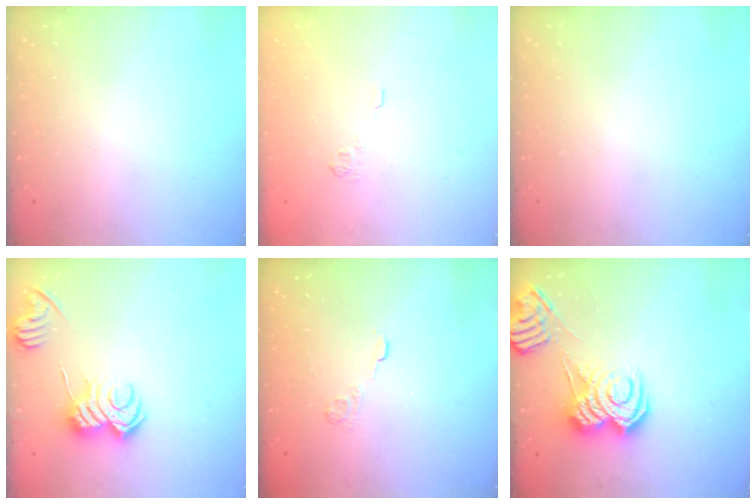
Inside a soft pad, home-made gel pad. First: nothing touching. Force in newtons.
{"total": 5.4, "press": 5.2, "slide": 1.4}
{"total": 0.0}
{"total": 9.5, "press": 9.5, "slide": 0.1}
{"total": 2.7, "press": 2.3, "slide": 1.4}
{"total": 12.0, "press": 12.0, "slide": 1.4}